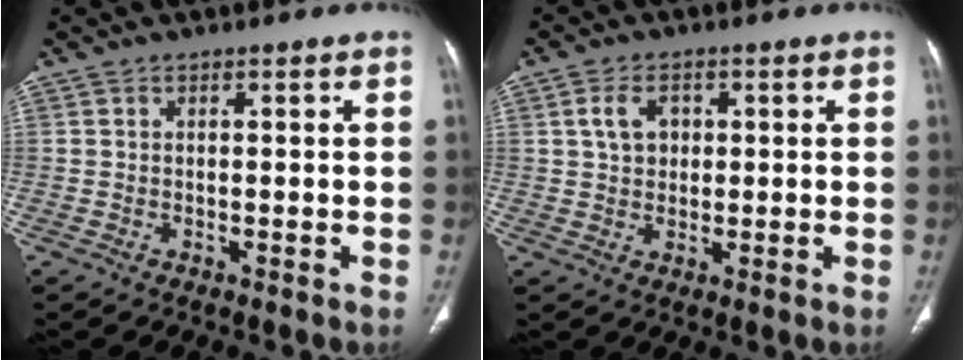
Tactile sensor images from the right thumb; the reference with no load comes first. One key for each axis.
{"total": 4.9, "fx": 1.4, "fy": 3.6, "fz": 3.1, "tx": -0.047, "ty": 0.001, "tz": 0.026}